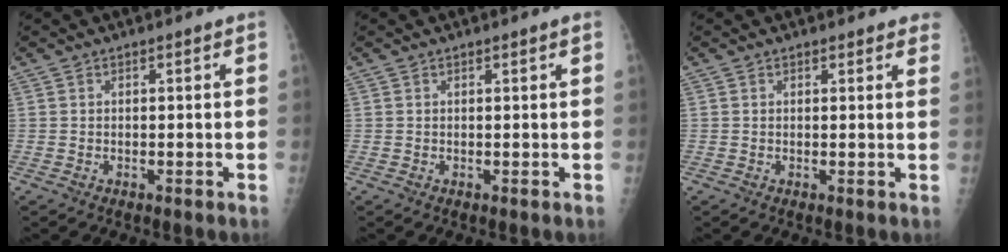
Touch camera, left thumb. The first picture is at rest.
{"total": 0.5, "force": [0.4, 0.0, 0.3], "torque": [-0.010, -0.002, 0.008]}
{"total": 3.4, "force": [3.1, 1.1, 0.9], "torque": [0.018, -0.009, 0.020]}